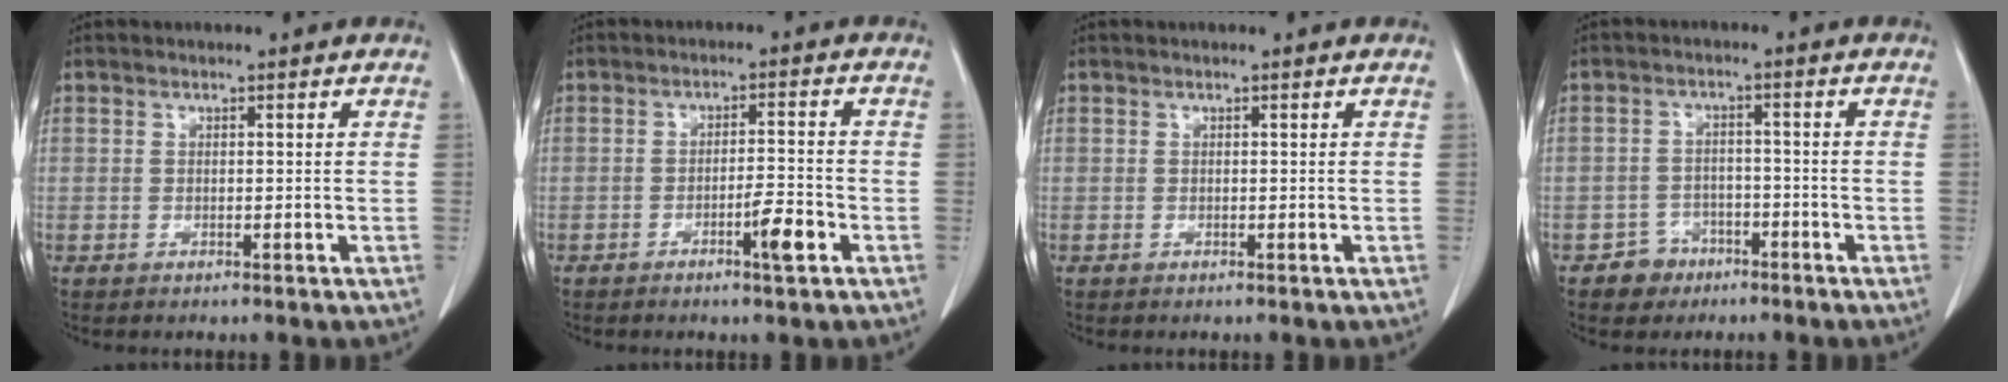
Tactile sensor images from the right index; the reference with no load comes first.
{"total": 4.6, "force": [-2.4, 0.3, 3.9], "torque": [-0.060, -0.001, -0.039]}
{"total": 0.0}
{"total": 3.9, "force": [-2.5, 3.1, 0.1], "torque": [0.001, 0.013, -0.037]}